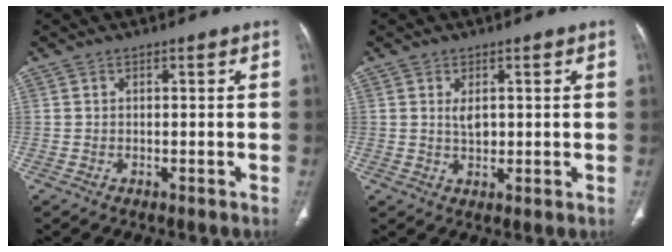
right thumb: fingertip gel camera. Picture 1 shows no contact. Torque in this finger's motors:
{"motor_torque": [2.54, 2.47, 0.19, -0.35, 0.00]}